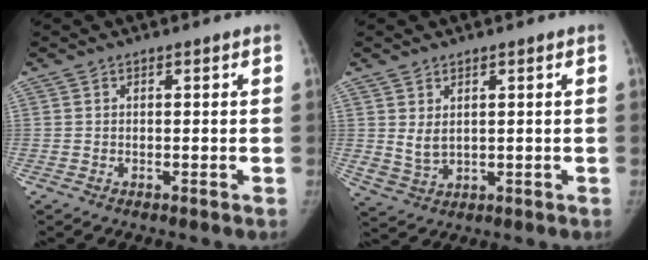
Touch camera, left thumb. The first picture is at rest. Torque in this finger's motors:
{"motor_torque": [0.20, 1.02, -0.16, 0.23, 0.03]}